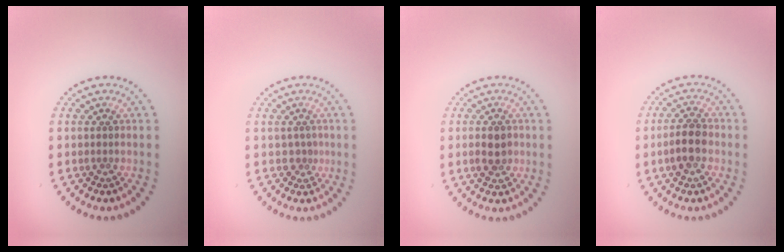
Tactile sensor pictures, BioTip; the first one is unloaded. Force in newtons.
{"total": 1.0, "press": 0.4, "slide": 0.9}
{"total": 2.3, "press": 2.3, "slide": 0.4}
{"total": 3.0, "press": 2.9, "slide": 0.7}